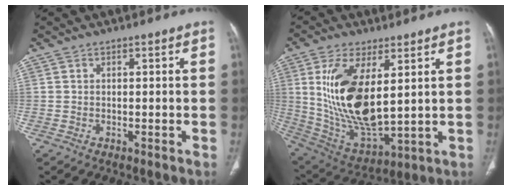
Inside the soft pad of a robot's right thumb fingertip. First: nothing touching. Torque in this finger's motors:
{"motor_torque": [0.58, 4.43, 1.77, 0.21, 0.72]}